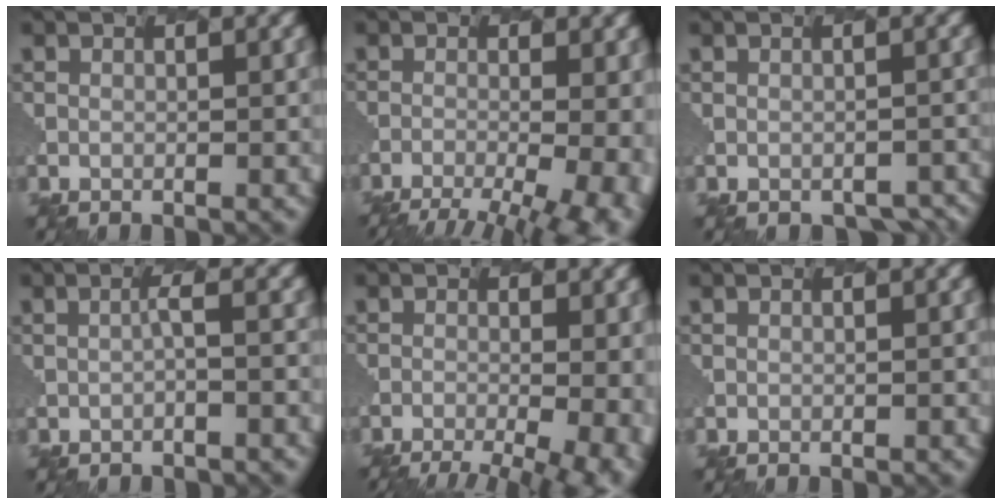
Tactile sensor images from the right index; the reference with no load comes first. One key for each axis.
{"total": 11.6, "fx": -7.4, "fy": 4.4, "fz": 7.7, "tx": -0.092, "ty": -0.017, "tz": -0.074}
{"total": 2.5, "fx": -1.9, "fy": 1.2, "fz": 1.2, "tx": -0.020, "ty": -0.002, "tz": 0.002}
{"total": 0.7, "fx": -0.6, "fy": -0.2, "fz": 0.4, "tx": -0.018, "ty": 0.009, "tz": -0.008}
{"total": 10.3, "fx": -6.2, "fy": 3.8, "fz": 7.2, "tx": -0.069, "ty": -0.006, "tz": -0.061}
{"total": 0.0}